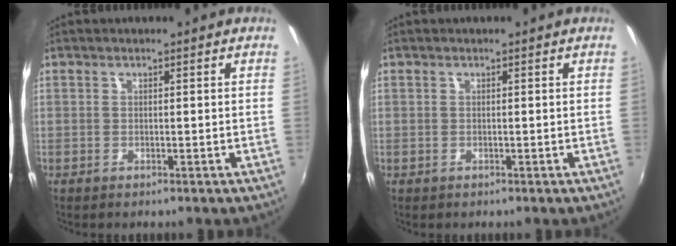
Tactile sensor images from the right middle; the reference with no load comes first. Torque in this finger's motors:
{"motor_torque": [0.09, -0.13, -0.01, -0.01]}